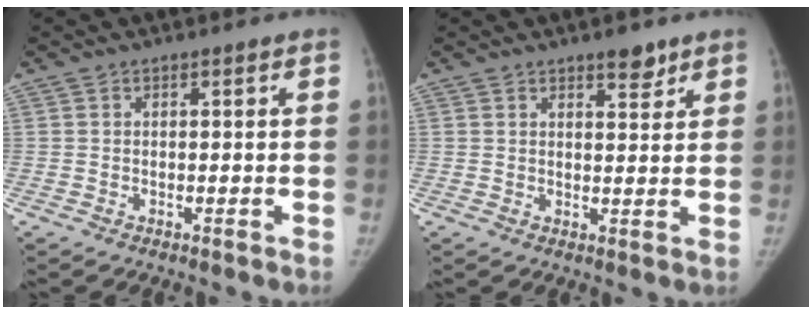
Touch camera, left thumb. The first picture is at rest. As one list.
[{"total": 3.7, "force": [2.7, 1.4, 2.0], "torque": [-0.012, -0.017, 0.038]}]